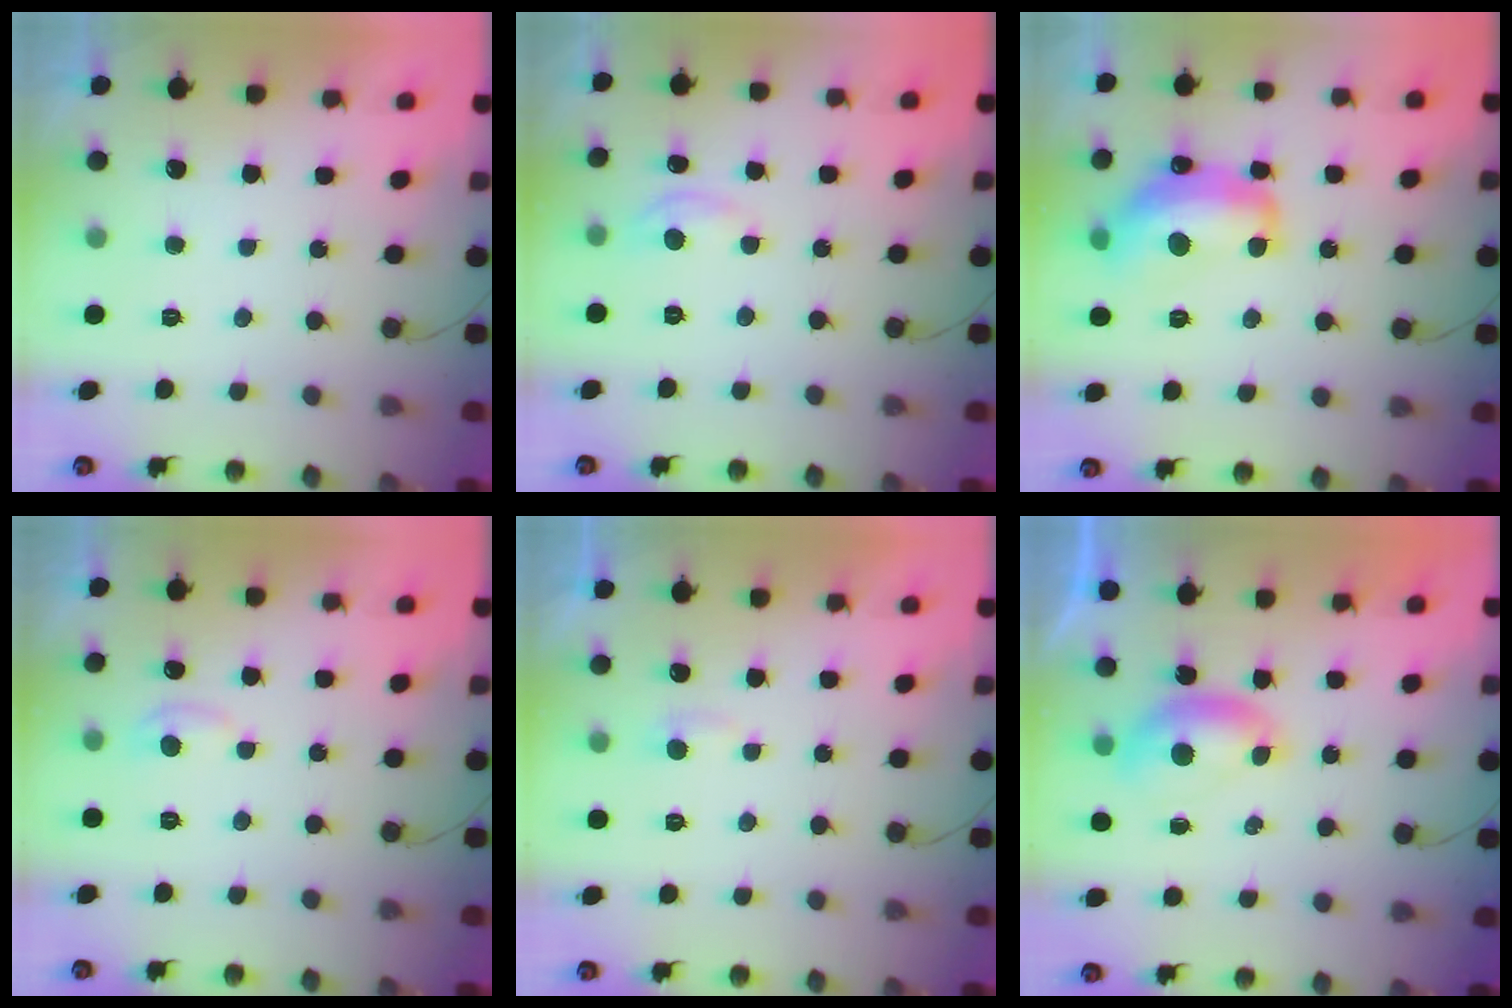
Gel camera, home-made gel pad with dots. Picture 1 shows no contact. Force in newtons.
{"total": 4.4, "press": 4.3, "slide": 0.6}
{"total": 14.7, "press": 14.7, "slide": 1.1}
{"total": 5.9, "press": 5.9, "slide": 0.8}
{"total": 2.7, "press": 2.7, "slide": 0.2}
{"total": 5.6, "press": 5.6, "slide": 0.7}